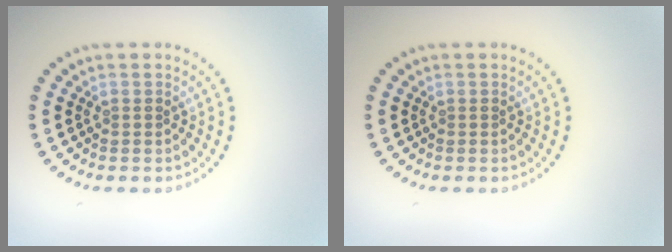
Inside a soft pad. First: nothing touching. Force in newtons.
{"total": 0.0}